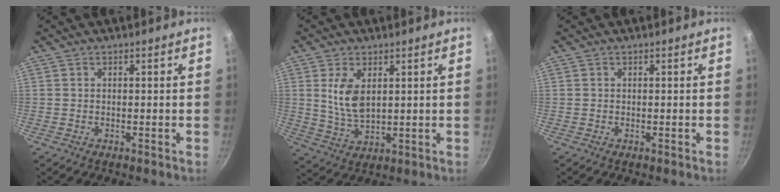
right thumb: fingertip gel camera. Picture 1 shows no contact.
{"total": 8.4, "force": [2.5, 4.5, 6.7], "torque": [-0.120, -0.017, 0.062]}
{"total": 0.0}